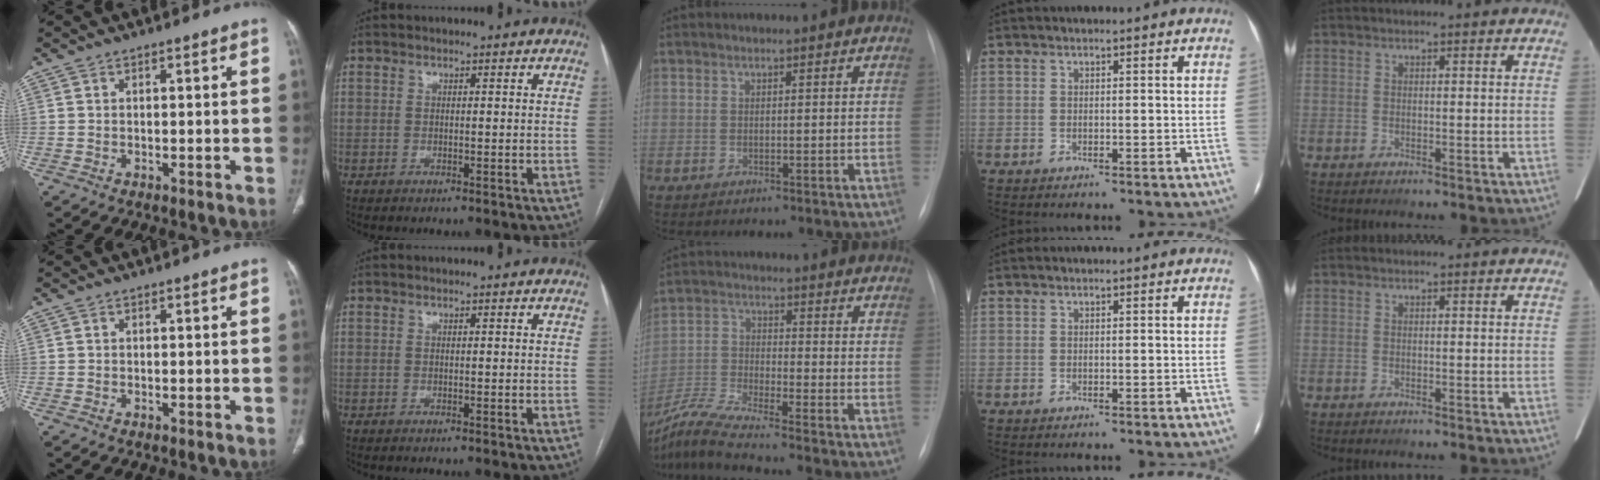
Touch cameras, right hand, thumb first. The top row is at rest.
{"middle": {"total": 9.1, "force": [-8.1, -1.5, 3.9], "torque": [-0.088, -0.026, -0.158]}}